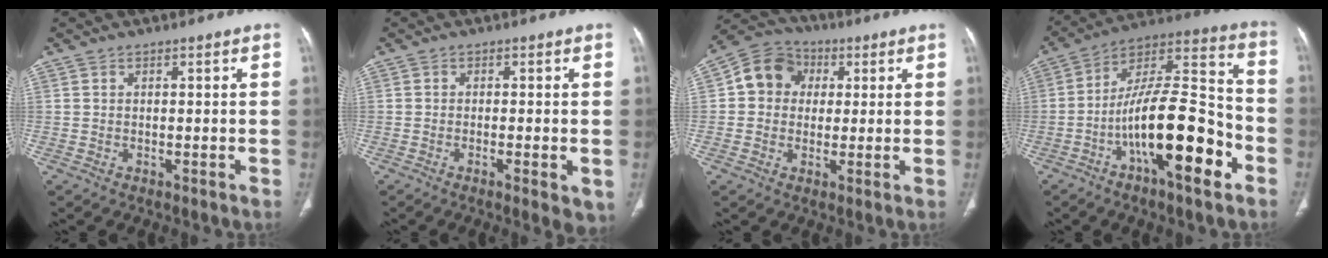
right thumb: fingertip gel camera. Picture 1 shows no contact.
{"total": 4.6, "force": [-1.5, 1.1, 4.2], "torque": [-0.064, -0.009, -0.024]}
{"total": 9.6, "force": [1.7, 8.4, 4.2], "torque": [-0.051, 0.015, 0.015]}
{"total": 21.1, "force": [-8.2, 6.7, 18.2], "torque": [-0.301, 0.065, -0.134]}